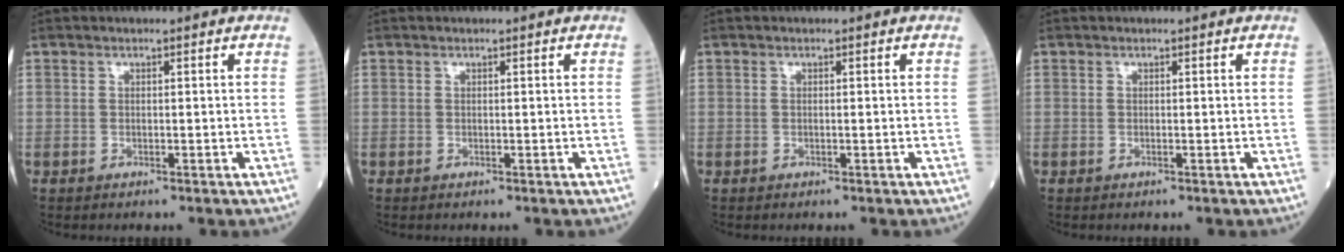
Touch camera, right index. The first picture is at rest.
{"total": 0.0}
{"total": 0.0}
{"total": 0.0}